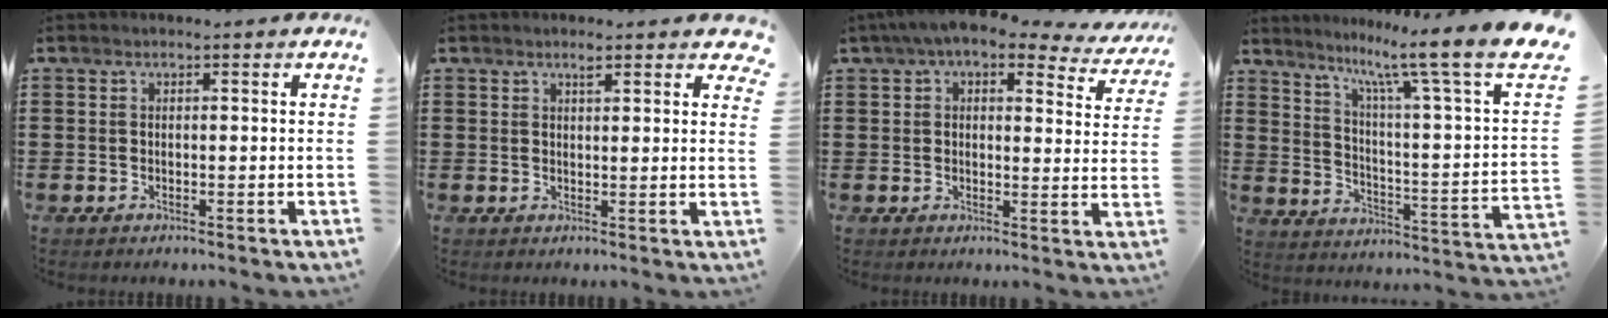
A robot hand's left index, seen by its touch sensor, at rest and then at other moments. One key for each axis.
{"total": 2.8, "fx": 2.2, "fy": 0.6, "fz": 1.7, "tx": -0.021, "ty": -0.005, "tz": 0.035}
{"total": 5.9, "fx": 4.4, "fy": 1.4, "fz": 3.6, "tx": -0.086, "ty": -0.014, "tz": 0.075}
{"total": 10.3, "fx": 7.3, "fy": 0.1, "fz": 7.3, "tx": -0.146, "ty": -0.058, "tz": 0.102}